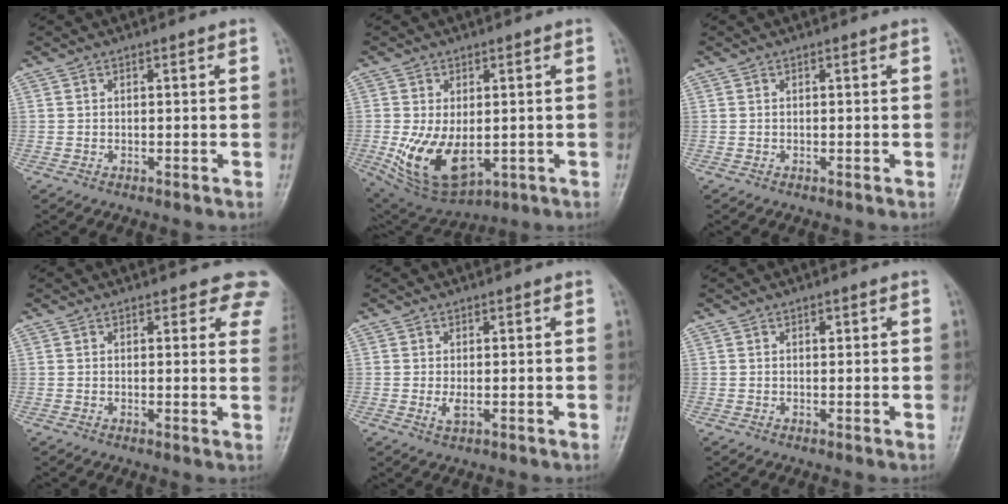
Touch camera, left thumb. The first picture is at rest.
{"total": 12.2, "force": [-1.7, 7.2, 9.8], "torque": [-0.169, -0.016, -0.006]}
{"total": 0.0}
{"total": 6.6, "force": [5.4, 2.8, 2.6], "torque": [0.014, -0.019, 0.040]}
{"total": 1.8, "force": [-0.1, 0.8, 1.6], "torque": [-0.035, -0.006, 0.001]}
{"total": 0.7, "force": [0.3, 0.5, 0.4], "torque": [-0.003, 0.000, 0.005]}